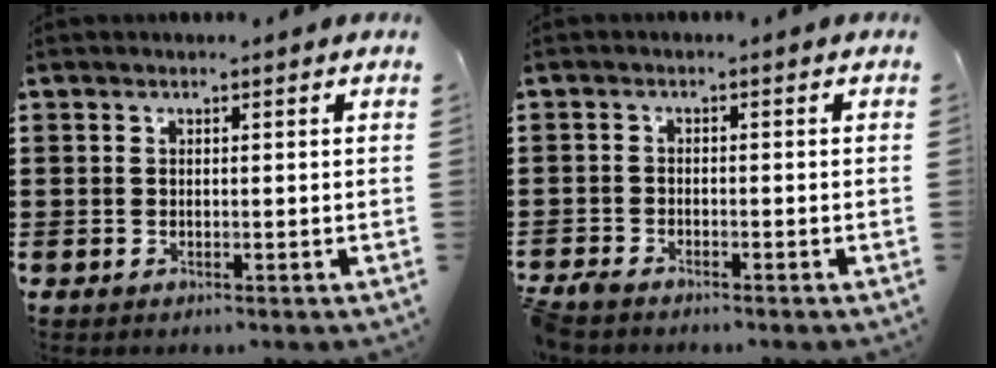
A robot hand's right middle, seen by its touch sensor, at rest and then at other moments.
{"total": 1.8, "force": [-1.7, 0.3, 0.3], "torque": [-0.024, -0.004, -0.040]}